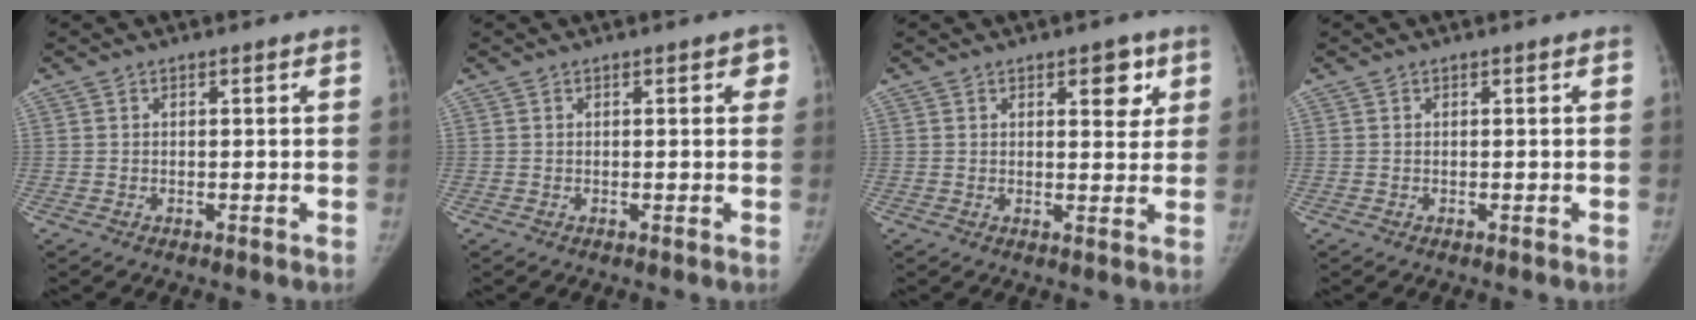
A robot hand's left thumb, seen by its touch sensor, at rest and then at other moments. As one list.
[{"total": 2.0, "force": [0.7, 1.0, 1.6], "torque": [-0.004, 0.003, 0.004]}, {"total": 5.2, "force": [2.6, 2.7, 3.7], "torque": [-0.018, -0.011, 0.030]}, {"total": 0.0}]